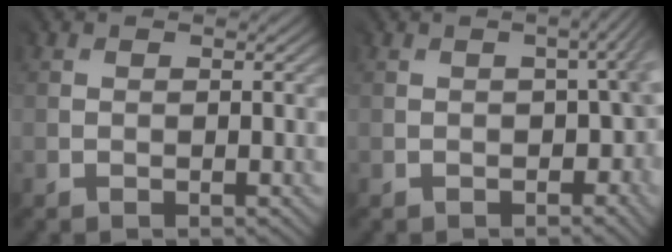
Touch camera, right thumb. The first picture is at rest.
{"total": 7.2, "force": [-1.5, 3.5, 6.2], "torque": [-0.038, -0.006, -0.009]}